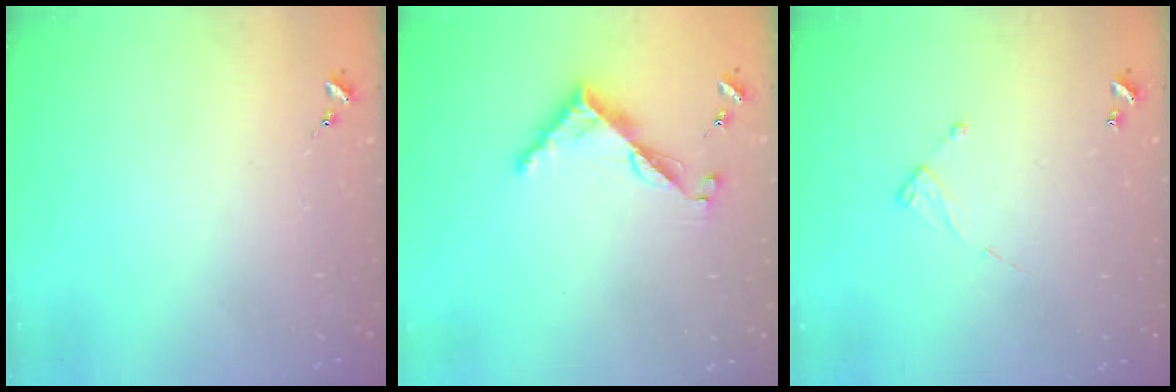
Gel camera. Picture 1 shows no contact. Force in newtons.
{"total": 7.2, "press": 7.2, "slide": 0.3}
{"total": 6.4, "press": 6.4, "slide": 0.4}